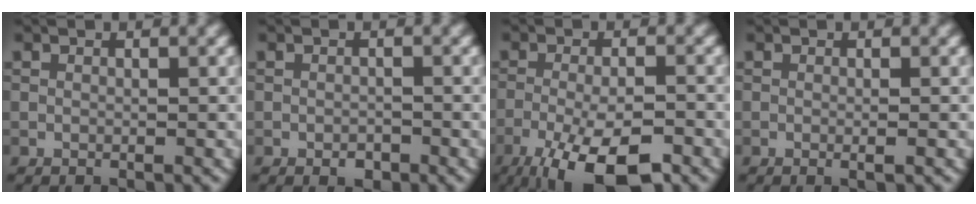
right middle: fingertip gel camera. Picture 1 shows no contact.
{"total": 1.1, "force": [-0.7, 0.6, 0.6], "torque": [-0.009, 0.000, -0.012]}
{"total": 9.1, "force": [-5.8, 2.7, 6.5], "torque": [-0.111, -0.019, -0.098]}
{"total": 1.0, "force": [-0.1, 0.2, 1.0], "torque": [-0.011, -0.002, -0.004]}